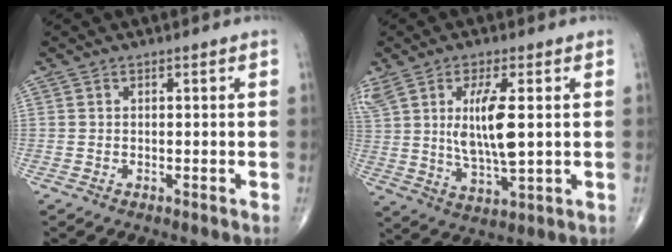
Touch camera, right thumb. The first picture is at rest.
{"total": 13.1, "force": [2.5, 4.5, 12.1], "torque": [-0.242, -0.018, 0.055]}